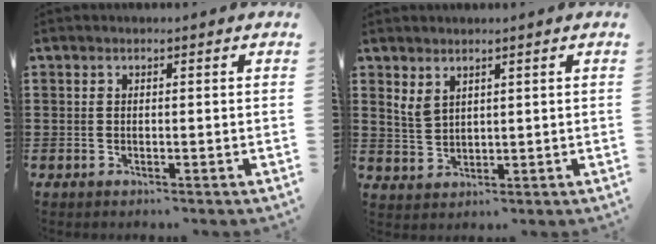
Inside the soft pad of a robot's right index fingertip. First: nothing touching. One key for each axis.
{"total": 2.8, "fx": 1.9, "fy": 1.4, "fz": 1.4, "tx": -0.032, "ty": 0.005, "tz": 0.037}